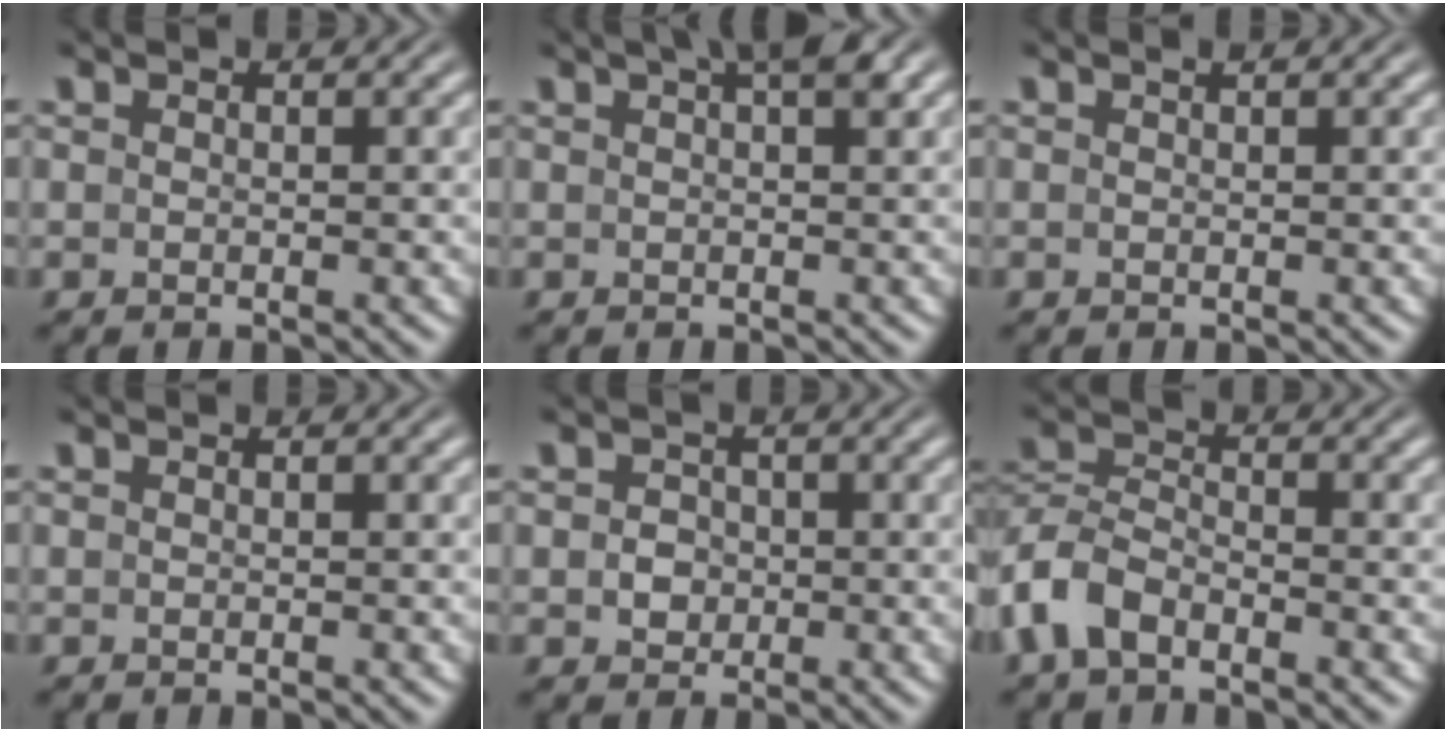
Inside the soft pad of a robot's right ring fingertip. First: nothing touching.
{"total": 3.2, "force": [1.8, 0.2, 2.6], "torque": [-0.031, 0.014, 0.026]}
{"total": 0.0}
{"total": 0.0}
{"total": 2.0, "force": [-0.2, 1.9, 0.7], "torque": [-0.007, -0.004, 0.002]}
{"total": 7.4, "force": [-3.0, 6.2, 2.7], "torque": [-0.093, -0.022, -0.055]}